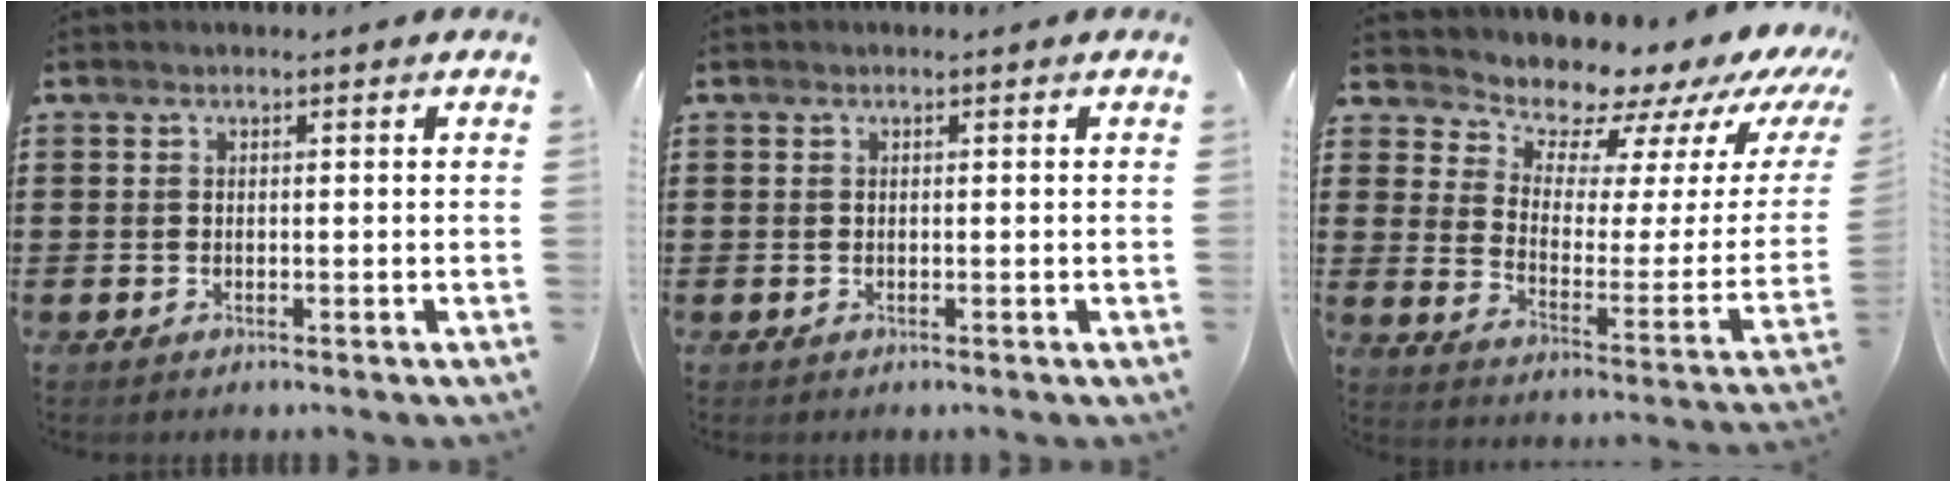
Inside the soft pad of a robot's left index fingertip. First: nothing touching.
{"total": 0.0}
{"total": 9.3, "force": [8.6, 2.8, 2.0], "torque": [-0.055, -0.085, 0.143]}